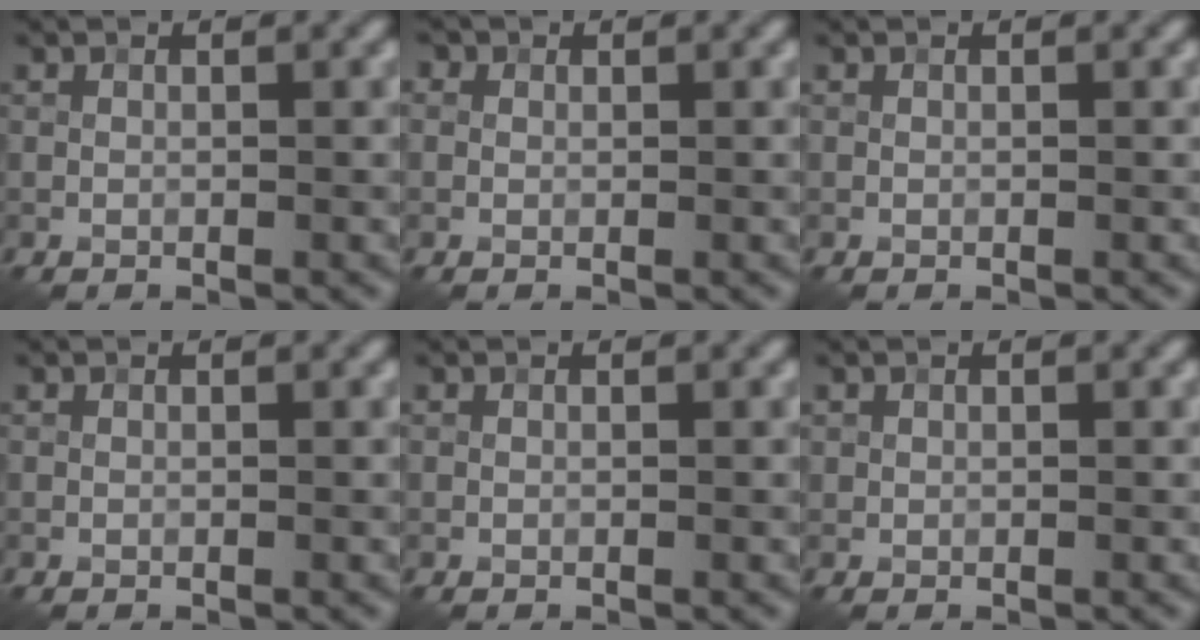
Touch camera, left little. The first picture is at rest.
{"total": 0.8, "force": [0.4, 0.7, 0.2], "torque": [0.001, -0.002, -0.004]}
{"total": 0.0}
{"total": 0.0}
{"total": 0.0}
{"total": 0.0}